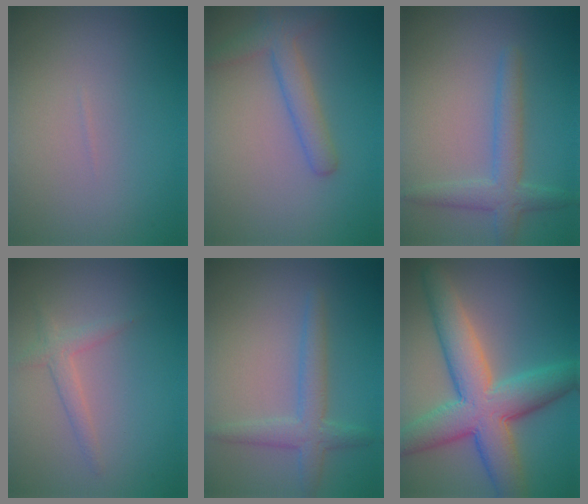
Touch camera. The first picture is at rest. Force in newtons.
{"total": 2.9, "press": 2.9, "slide": 0.2}
{"total": 3.1, "press": 3.1, "slide": 0.1}
{"total": 1.6, "press": 1.6, "slide": 0.1}
{"total": 2.8, "press": 2.8, "slide": 0.1}
{"total": 9.4, "press": 9.3, "slide": 0.5}